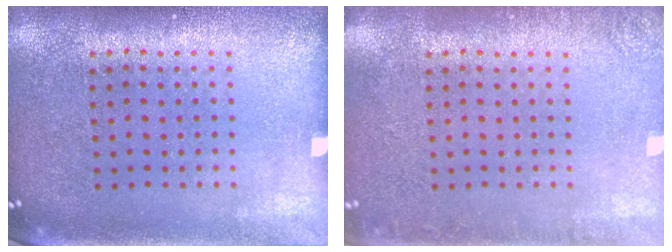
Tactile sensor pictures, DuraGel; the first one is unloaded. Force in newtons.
{"total": 1.5, "press": 1.5, "slide": 0.2}